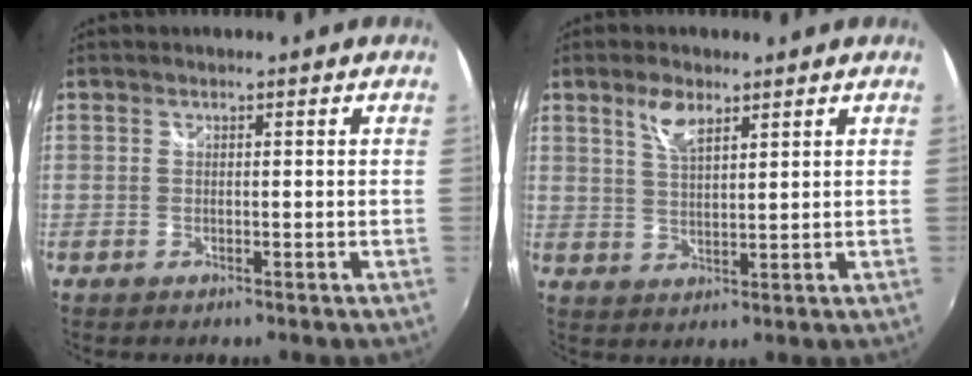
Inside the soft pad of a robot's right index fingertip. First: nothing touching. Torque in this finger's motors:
{"motor_torque": [0.28, 0.10, 0.21, 0.06]}